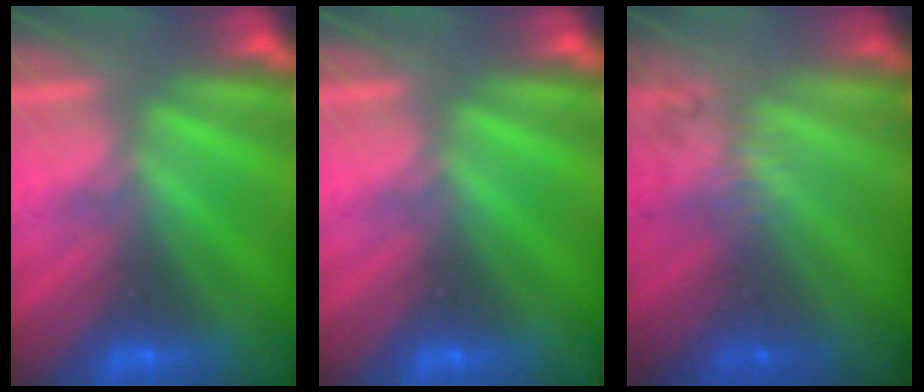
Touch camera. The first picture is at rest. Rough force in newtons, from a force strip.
{"total": 0.0}
{"total": 2.4}